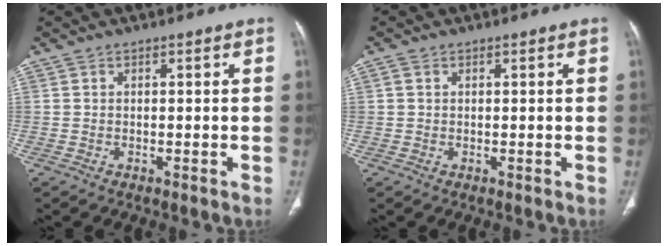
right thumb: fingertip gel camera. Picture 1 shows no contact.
{"total": 0.9, "force": [0.3, 0.7, 0.5], "torque": [-0.006, 0.002, 0.005]}